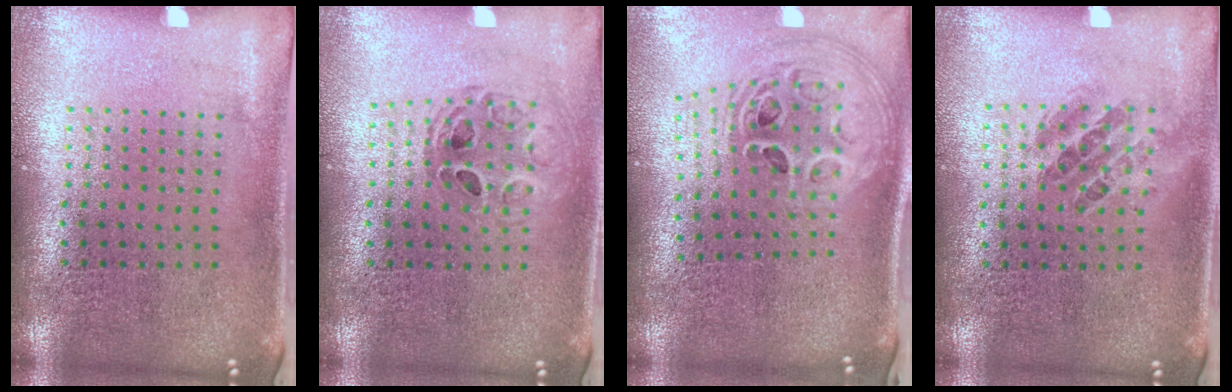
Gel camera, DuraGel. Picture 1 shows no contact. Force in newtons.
{"total": 0.9, "press": 0.9, "slide": 0.1}
{"total": 2.7, "press": 2.0, "slide": 1.8}
{"total": 0.9, "press": 0.8, "slide": 0.4}